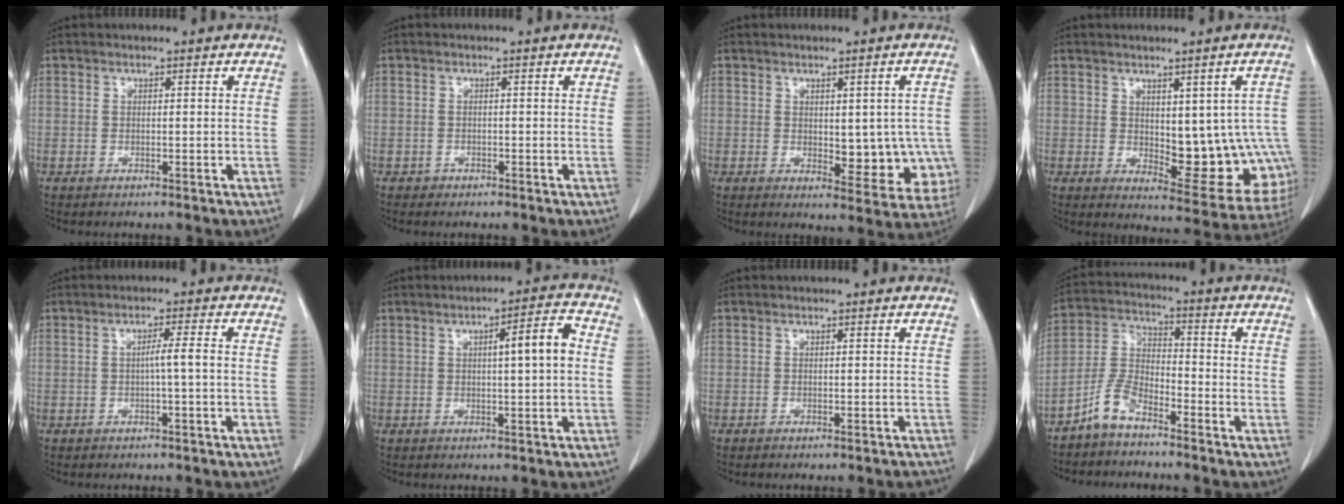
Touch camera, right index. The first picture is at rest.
{"total": 0.7, "force": [-0.5, 0.5, 0.0], "torque": [-0.005, 0.003, -0.009]}
{"total": 9.1, "force": [-0.9, 4.6, 7.8], "torque": [-0.071, 0.002, 0.003]}
{"total": 10.8, "force": [-0.8, 5.2, 9.4], "torque": [-0.092, 0.004, 0.007]}
{"total": 2.3, "force": [-0.5, -0.4, 2.2], "torque": [-0.035, 0.002, -0.008]}
{"total": 5.5, "force": [0.5, 0.4, 5.5], "torque": [-0.081, 0.010, 0.005]}
{"total": 2.6, "force": [-2.5, 0.2, 0.6], "torque": [-0.003, -0.007, -0.032]}
{"total": 6.2, "force": [-4.8, 2.2, 3.2], "torque": [-0.081, 0.001, -0.103]}